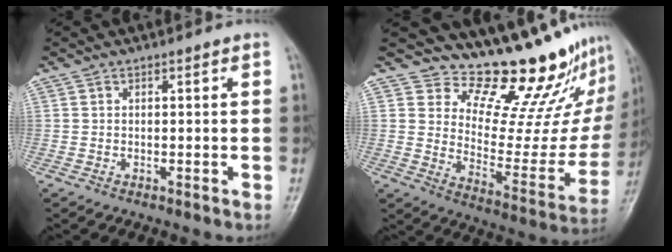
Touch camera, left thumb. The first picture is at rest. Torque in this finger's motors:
{"motor_torque": [0.46, 0.23, -0.40, -0.54, 0.06]}